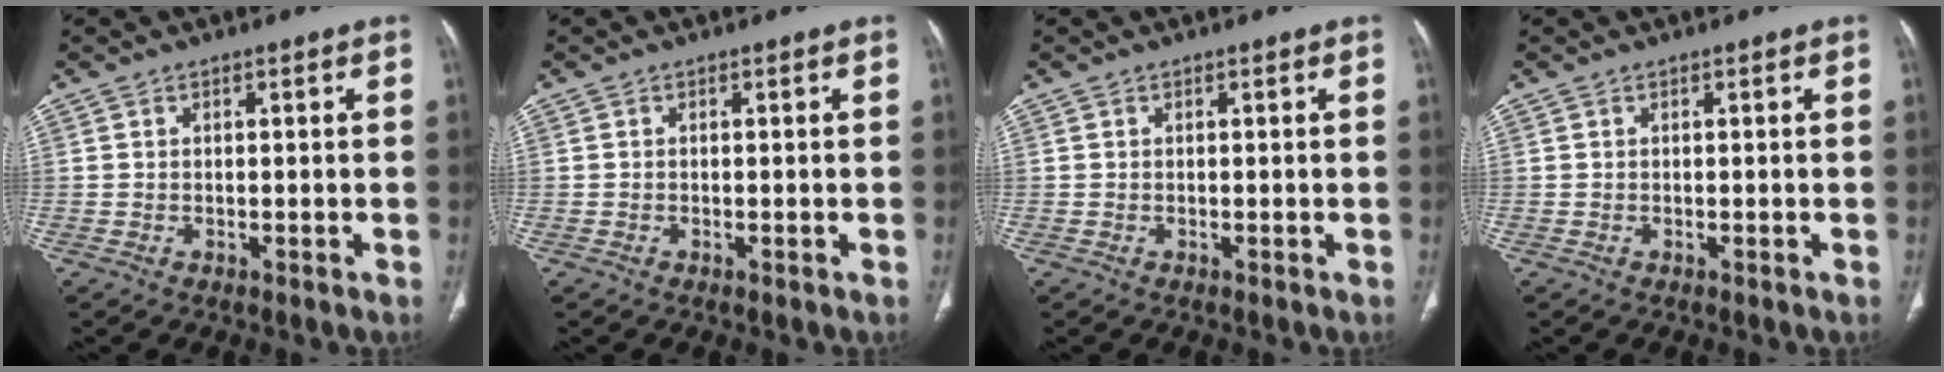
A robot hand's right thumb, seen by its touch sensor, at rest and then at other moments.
{"total": 0.0}
{"total": 0.0}
{"total": 0.0}